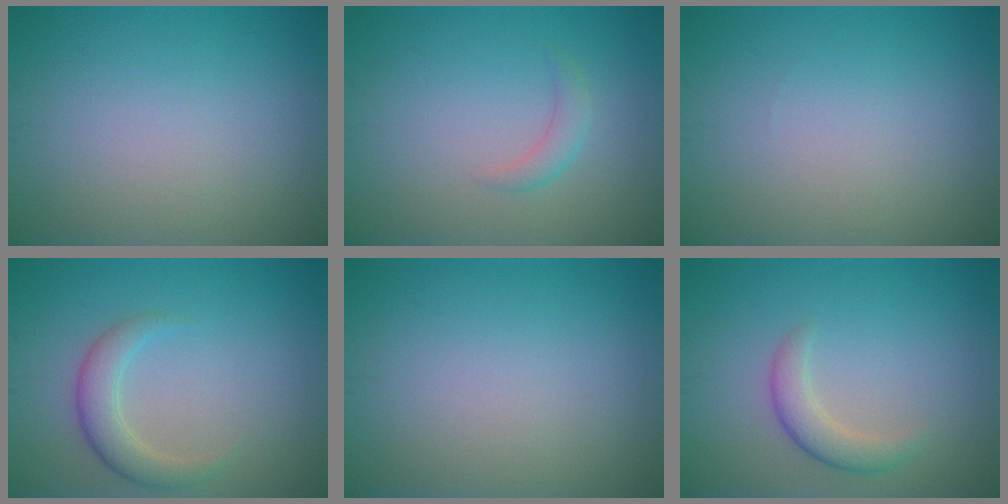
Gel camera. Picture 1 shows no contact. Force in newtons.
{"total": 1.4, "press": 1.4, "slide": 0.0}
{"total": 0.0}
{"total": 2.9, "press": 2.9, "slide": 0.2}
{"total": 0.0}
{"total": 2.5, "press": 2.5, "slide": 0.2}